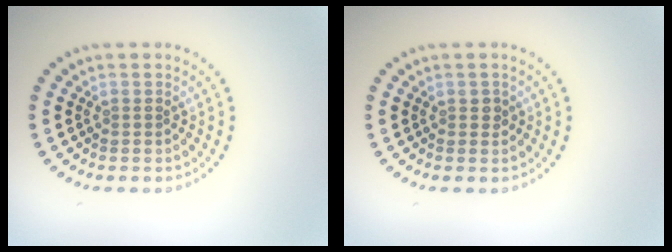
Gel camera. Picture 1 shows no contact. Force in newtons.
{"total": 0.8, "press": 0.8, "slide": 0.2}